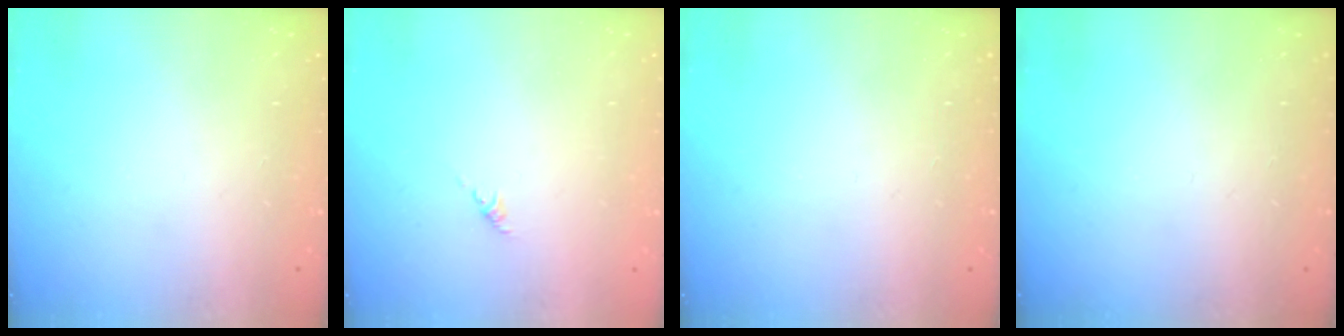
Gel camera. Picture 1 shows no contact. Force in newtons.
{"total": 0.6, "press": 0.4, "slide": 0.4}
{"total": 0.0}
{"total": 0.0}